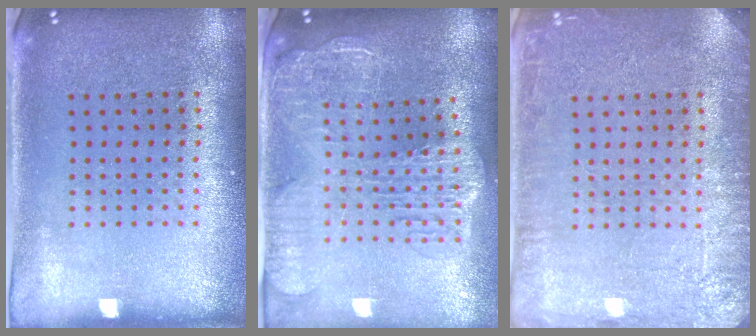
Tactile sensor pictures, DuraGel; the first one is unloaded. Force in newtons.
{"total": 2.9, "press": 2.4, "slide": 1.7}
{"total": 3.8, "press": 3.8, "slide": 0.6}